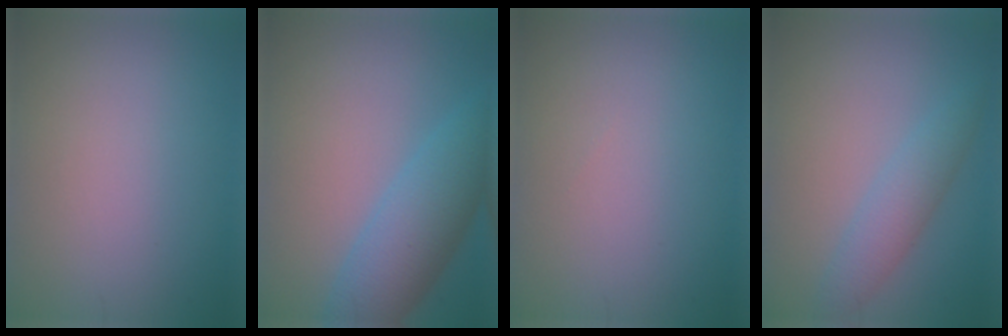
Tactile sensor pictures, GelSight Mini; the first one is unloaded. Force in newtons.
{"total": 6.3, "press": 6.3, "slide": 0.0}
{"total": 0.0}
{"total": 3.0, "press": 3.0, "slide": 0.0}